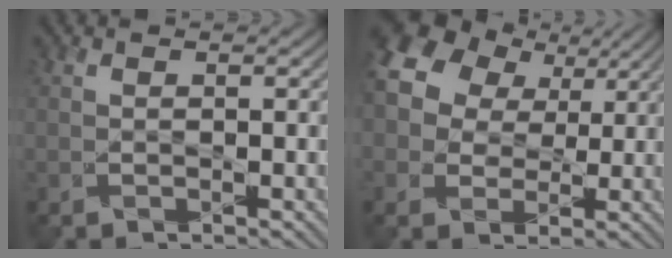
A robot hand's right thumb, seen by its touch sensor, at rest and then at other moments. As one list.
[{"total": 12.0, "force": [5.4, 8.7, 6.3], "torque": [-0.173, 0.051, 0.092]}]